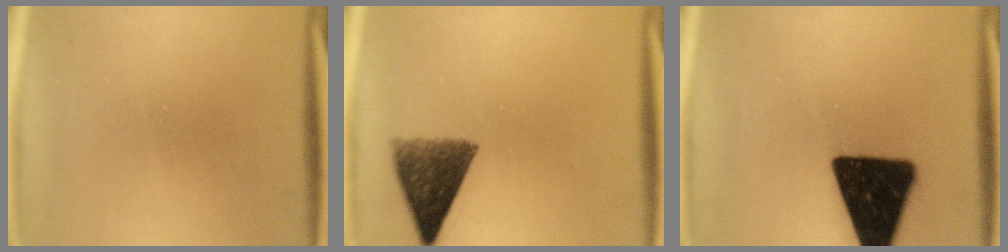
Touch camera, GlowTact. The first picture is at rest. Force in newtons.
{"total": 9.0}
{"total": 19.3}